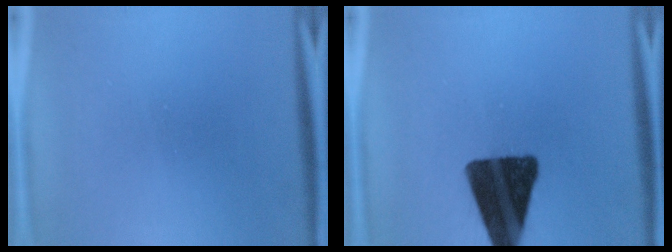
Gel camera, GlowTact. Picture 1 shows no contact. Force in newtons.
{"total": 16.6}